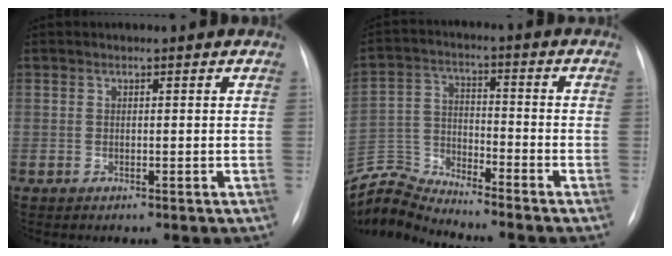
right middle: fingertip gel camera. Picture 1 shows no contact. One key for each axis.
{"total": 7.6, "fx": -7.3, "fy": -1.4, "fz": -1.3, "tx": 0.012, "ty": 0.014, "tz": -0.140}